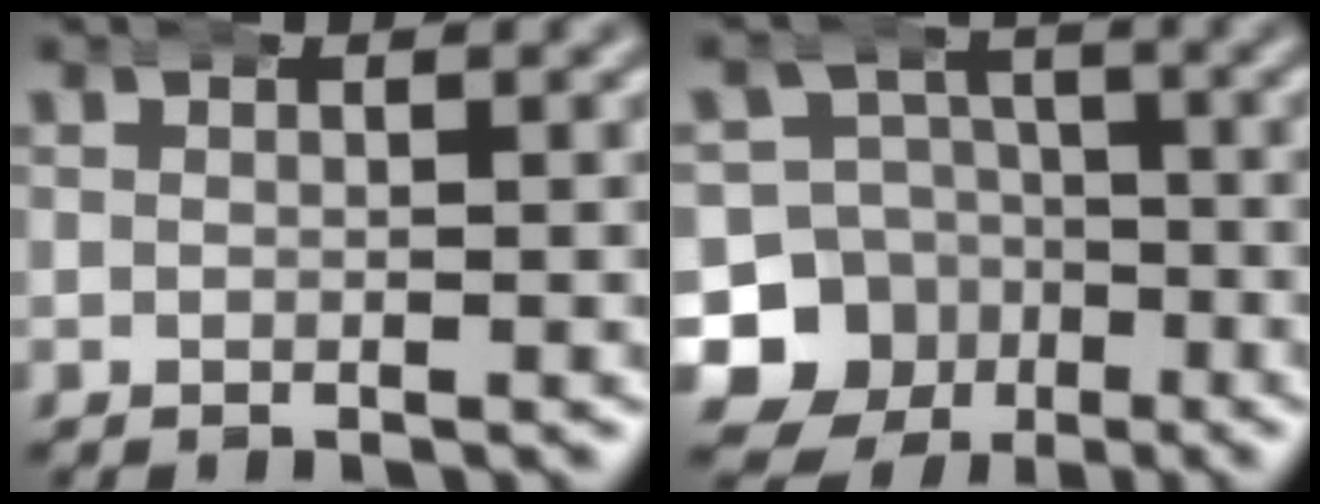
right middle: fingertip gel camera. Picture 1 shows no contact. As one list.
[{"total": 16.2, "force": [-6.9, 14.2, 3.5], "torque": [-0.094, -0.079, -0.110]}]